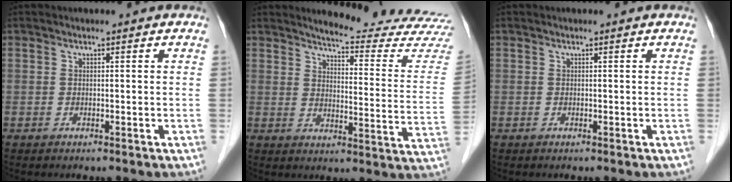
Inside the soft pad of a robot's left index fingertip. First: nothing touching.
{"total": 17.3, "force": [16.8, -0.6, 4.1], "torque": [-0.052, -0.129, 0.183]}
{"total": 0.0}